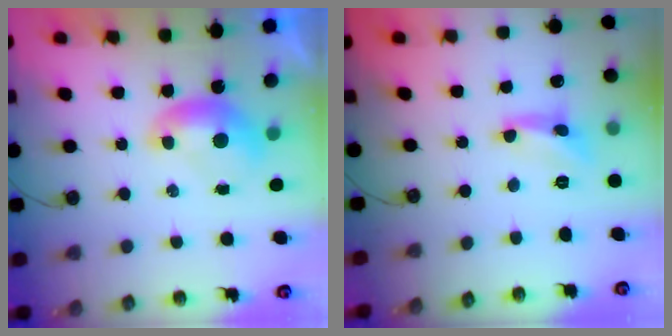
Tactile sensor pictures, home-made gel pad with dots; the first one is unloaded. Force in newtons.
{"total": 2.5, "press": 2.5, "slide": 0.2}